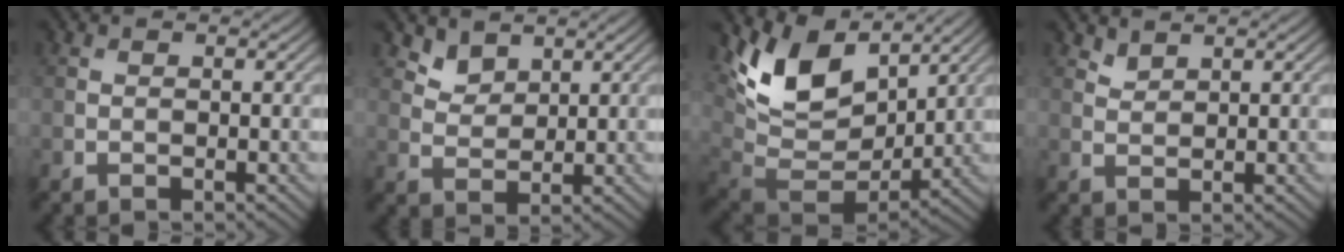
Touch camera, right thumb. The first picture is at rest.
{"total": 3.0, "force": [2.4, 1.6, 0.8], "torque": [-0.025, -0.009, 0.052]}
{"total": 12.7, "force": [6.2, 7.5, 8.1], "torque": [-0.173, 0.009, 0.120]}
{"total": 1.6, "force": [1.4, 0.5, 0.4], "torque": [-0.015, -0.002, 0.035]}